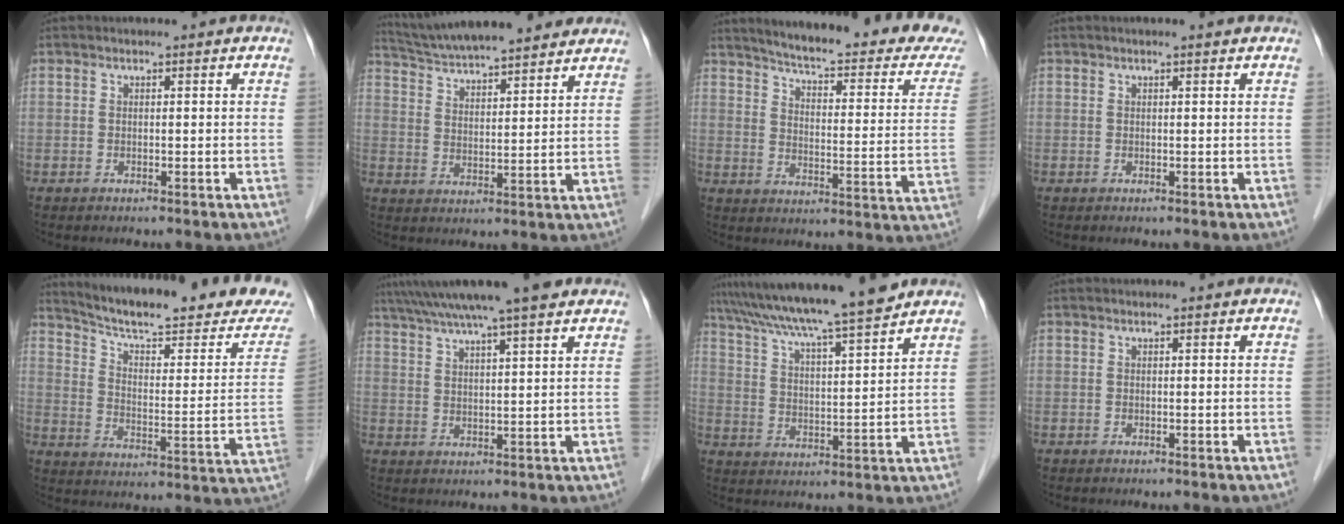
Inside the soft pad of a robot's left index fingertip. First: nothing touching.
{"total": 18.4, "force": [16.4, 2.7, 7.9], "torque": [-0.130, 0.033, 0.249]}
{"total": 24.1, "force": [21.8, 2.1, 10.0], "torque": [-0.138, -0.068, 0.262]}
{"total": 1.3, "force": [1.1, 0.0, 0.7], "torque": [-0.012, 0.011, 0.016]}
{"total": 24.2, "force": [21.9, 2.2, 10.2], "torque": [-0.150, -0.062, 0.287]}
{"total": 12.5, "force": [10.1, 0.1, 7.4], "torque": [-0.129, 0.034, 0.146]}
{"total": 16.1, "force": [14.1, -0.5, 7.7], "torque": [-0.134, 0.012, 0.220]}
{"total": 0.0}